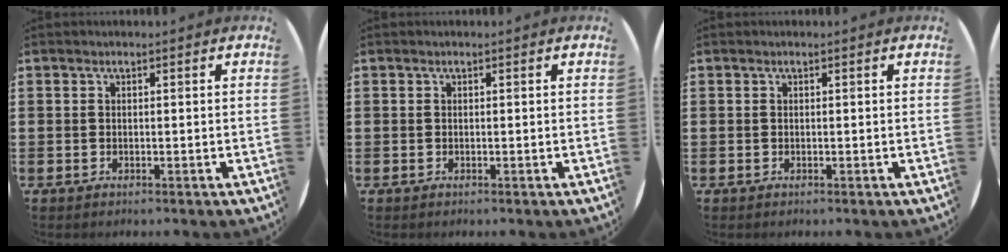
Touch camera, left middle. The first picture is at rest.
{"total": 0.0}
{"total": 0.0}